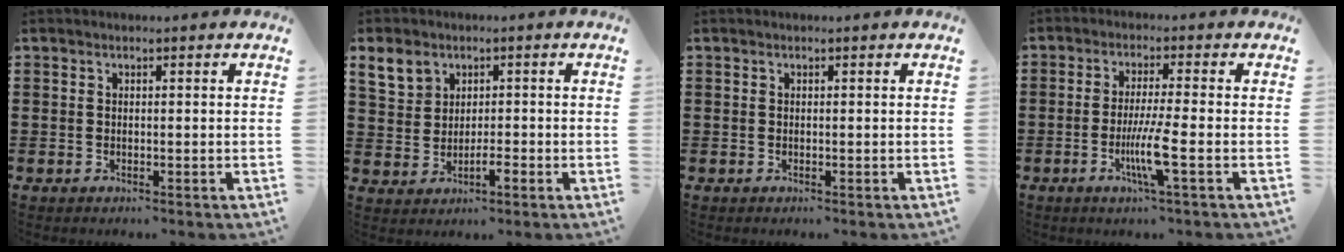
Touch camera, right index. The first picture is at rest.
{"total": 5.3, "force": [1.3, 4.3, 2.9], "torque": [-0.073, 0.016, 0.026]}
{"total": 0.0}
{"total": 6.4, "force": [-2.0, -0.1, 6.1], "torque": [-0.123, -0.021, -0.041]}